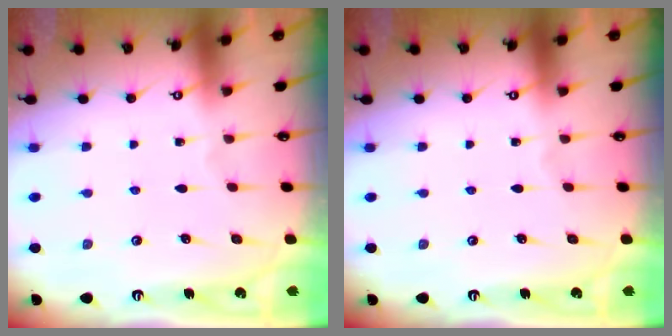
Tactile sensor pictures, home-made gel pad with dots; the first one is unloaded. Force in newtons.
{"total": 0.0}